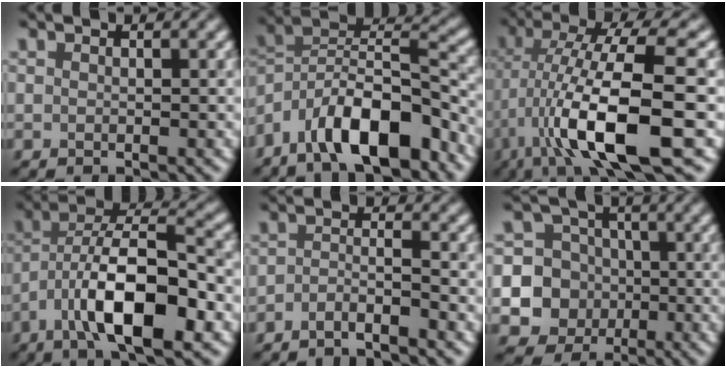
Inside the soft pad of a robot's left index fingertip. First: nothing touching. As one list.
[{"total": 10.9, "force": [-6.7, 4.0, 7.6], "torque": [-0.107, 0.015, -0.132]}, {"total": 11.7, "force": [-2.9, 3.0, 11.0], "torque": [-0.197, 0.007, -0.051]}, {"total": 10.6, "force": [-4.3, 3.4, 9.0], "torque": [-0.151, 0.018, -0.079]}, {"total": 2.0, "force": [-1.5, 0.3, 1.2], "torque": [-0.023, 0.000, -0.034]}, {"total": 11.5, "force": [-2.4, 11.0, 2.6], "torque": [-0.073, -0.003, -0.055]}]